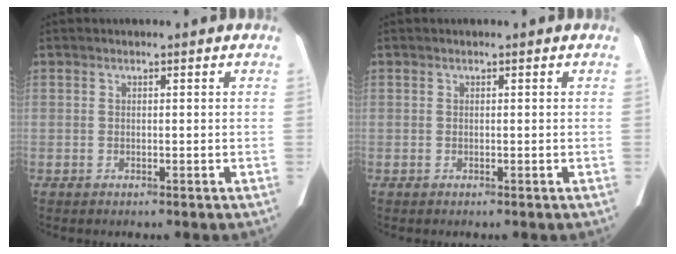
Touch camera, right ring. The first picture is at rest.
{"total": 0.0}